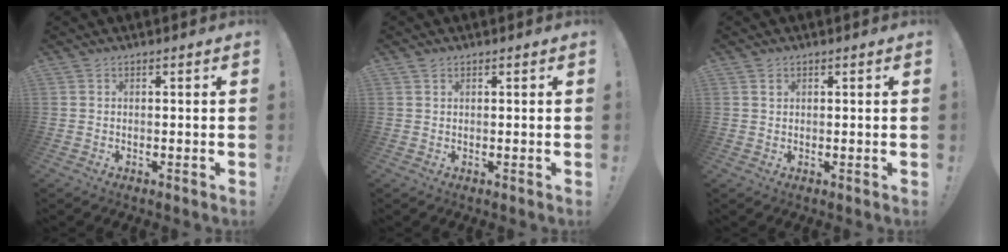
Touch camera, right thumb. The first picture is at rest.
{"total": 0.9, "force": [0.7, 0.5, 0.3], "torque": [-0.006, 0.000, 0.013]}
{"total": 1.0, "force": [0.7, 0.7, 0.3], "torque": [0.009, -0.004, 0.009]}